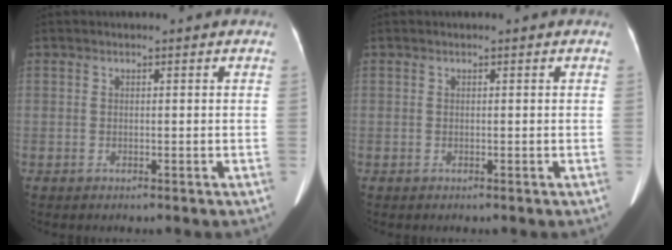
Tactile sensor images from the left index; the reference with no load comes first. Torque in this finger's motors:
{"motor_torque": [0.00, 0.00, 0.00, 0.01]}